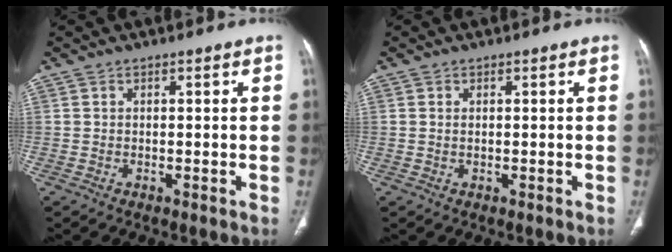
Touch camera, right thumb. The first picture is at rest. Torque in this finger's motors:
{"motor_torque": [-0.46, 0.26, -0.16, 0.08, 0.05]}